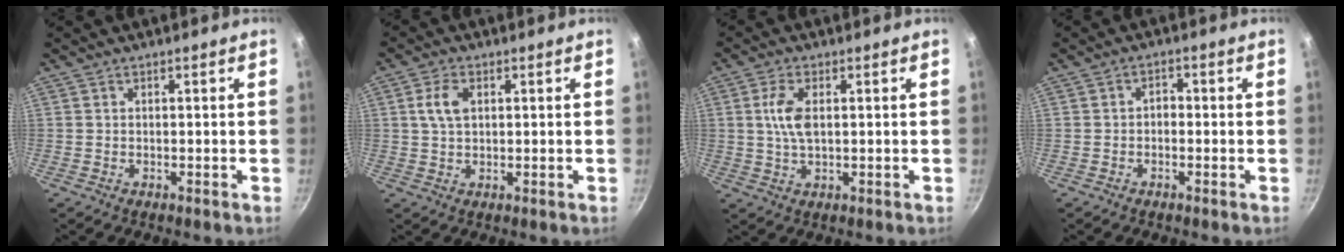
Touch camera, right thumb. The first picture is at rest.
{"total": 4.6, "force": [1.3, 2.7, 3.4], "torque": [-0.072, 0.002, 0.024]}
{"total": 5.6, "force": [0.9, 2.7, 4.9], "torque": [-0.107, -0.001, 0.015]}
{"total": 2.0, "force": [-0.6, 1.4, 1.3], "torque": [-0.008, 0.012, -0.016]}